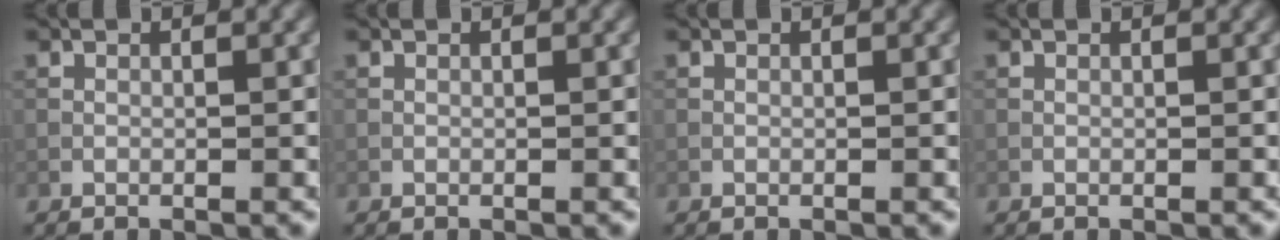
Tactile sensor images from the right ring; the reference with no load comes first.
{"total": 0.0}
{"total": 0.0}
{"total": 0.0}